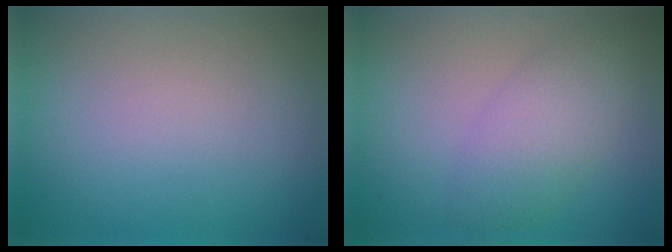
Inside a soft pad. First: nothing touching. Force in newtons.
{"total": 3.9, "press": 3.9, "slide": 0.2}